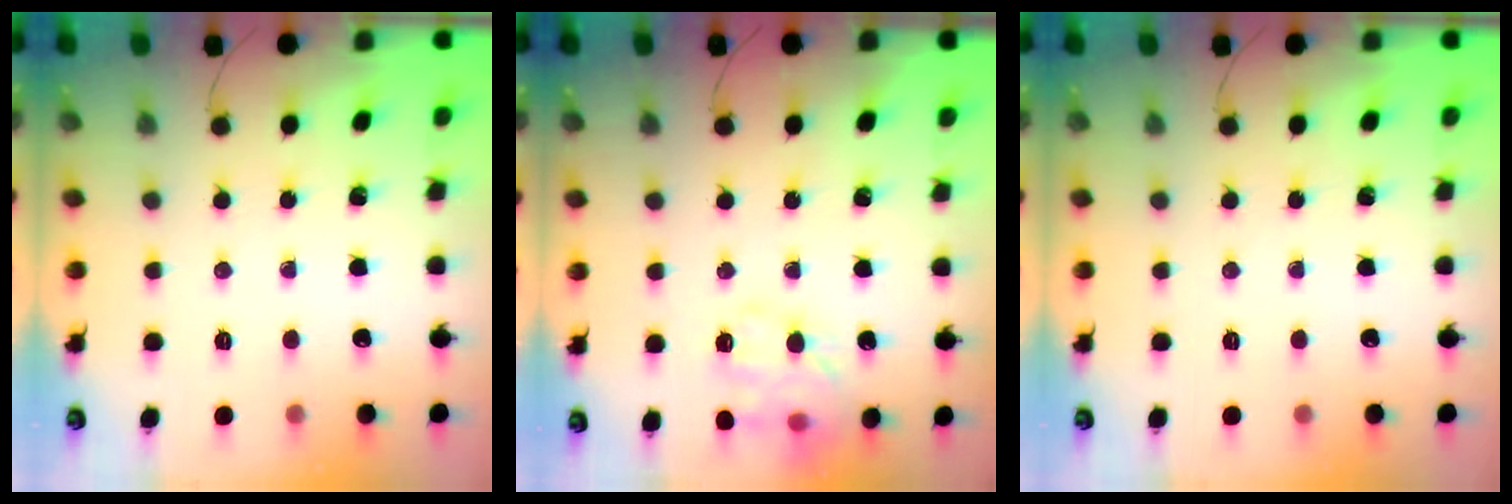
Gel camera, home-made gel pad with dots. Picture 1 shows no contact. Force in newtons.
{"total": 14.7, "press": 14.5, "slide": 1.9}
{"total": 0.0}